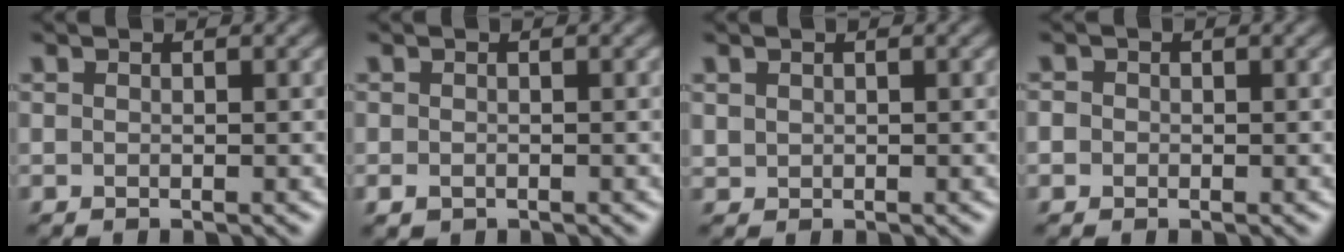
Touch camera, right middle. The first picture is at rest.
{"total": 0.9, "force": [-0.5, 0.6, 0.4], "torque": [-0.007, -0.005, -0.008]}
{"total": 0.7, "force": [0.3, 0.6, 0.1], "torque": [-0.001, -0.003, 0.011]}
{"total": 1.1, "force": [-0.1, 1.0, 0.3], "torque": [-0.004, -0.002, -0.004]}